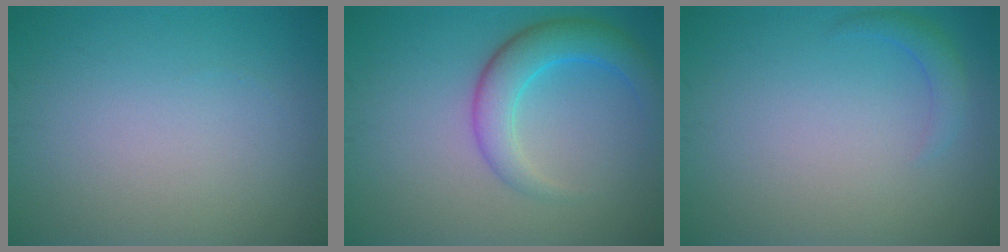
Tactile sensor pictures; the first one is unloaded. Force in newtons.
{"total": 4.5, "press": 4.5, "slide": 0.3}
{"total": 1.4, "press": 1.4, "slide": 0.1}